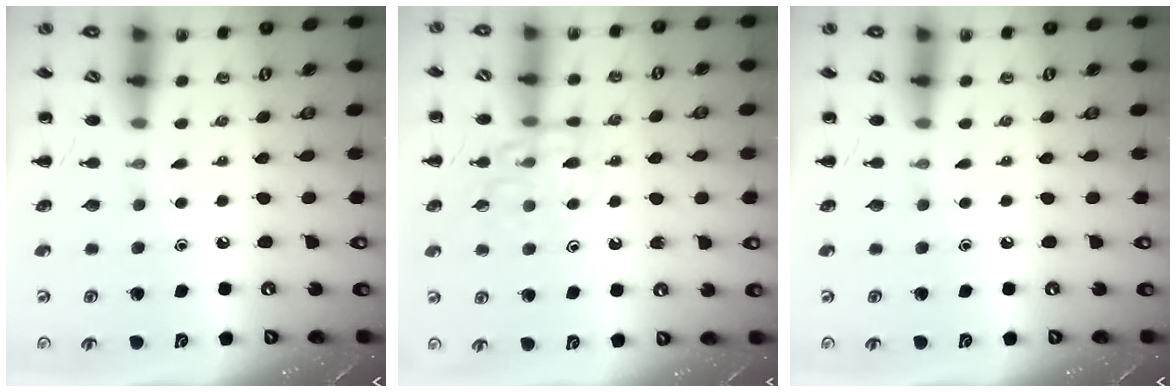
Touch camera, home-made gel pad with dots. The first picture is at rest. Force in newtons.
{"total": 11.2, "press": 11.2, "slide": 1.2}
{"total": 0.0}